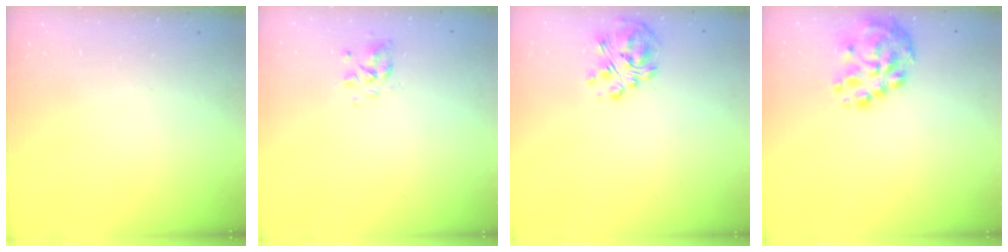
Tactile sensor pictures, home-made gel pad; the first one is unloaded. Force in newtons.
{"total": 3.7, "press": 3.3, "slide": 1.6}
{"total": 6.8, "press": 6.6, "slide": 1.8}
{"total": 9.9, "press": 9.4, "slide": 2.9}